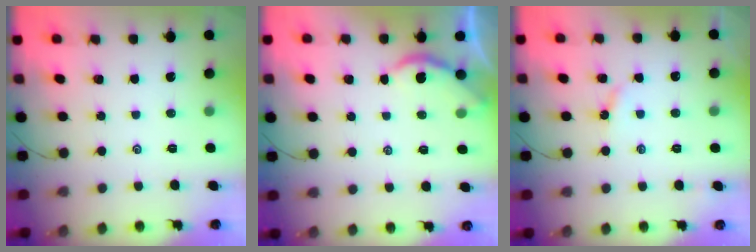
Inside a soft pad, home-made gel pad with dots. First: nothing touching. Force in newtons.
{"total": 2.4, "press": 2.3, "slide": 0.5}
{"total": 3.6, "press": 3.6, "slide": 0.5}